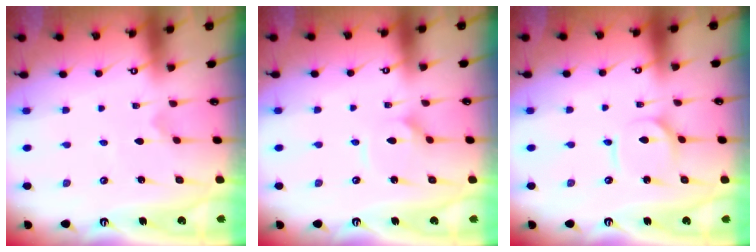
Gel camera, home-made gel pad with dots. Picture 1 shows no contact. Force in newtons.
{"total": 2.3, "press": 2.3, "slide": 0.1}
{"total": 2.5, "press": 2.5, "slide": 0.2}